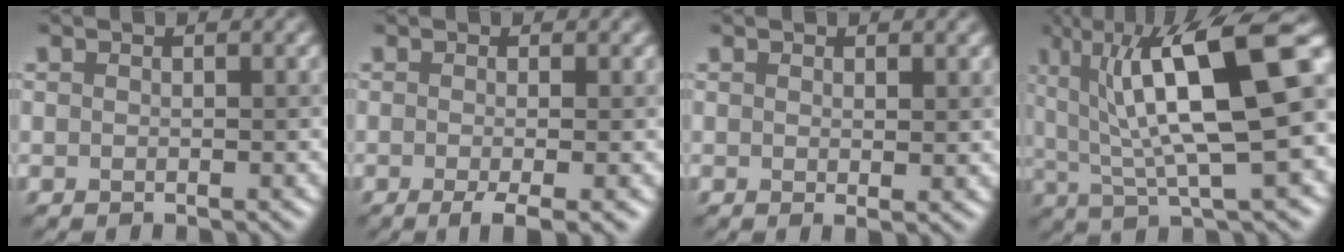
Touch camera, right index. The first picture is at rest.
{"total": 3.4, "force": [-1.1, 0.8, 3.0], "torque": [-0.049, -0.008, -0.023]}
{"total": 1.2, "force": [0.4, 0.2, 1.1], "torque": [-0.017, -0.005, 0.006]}
{"total": 14.3, "force": [4.3, 4.2, 12.9], "torque": [-0.204, 0.013, 0.067]}